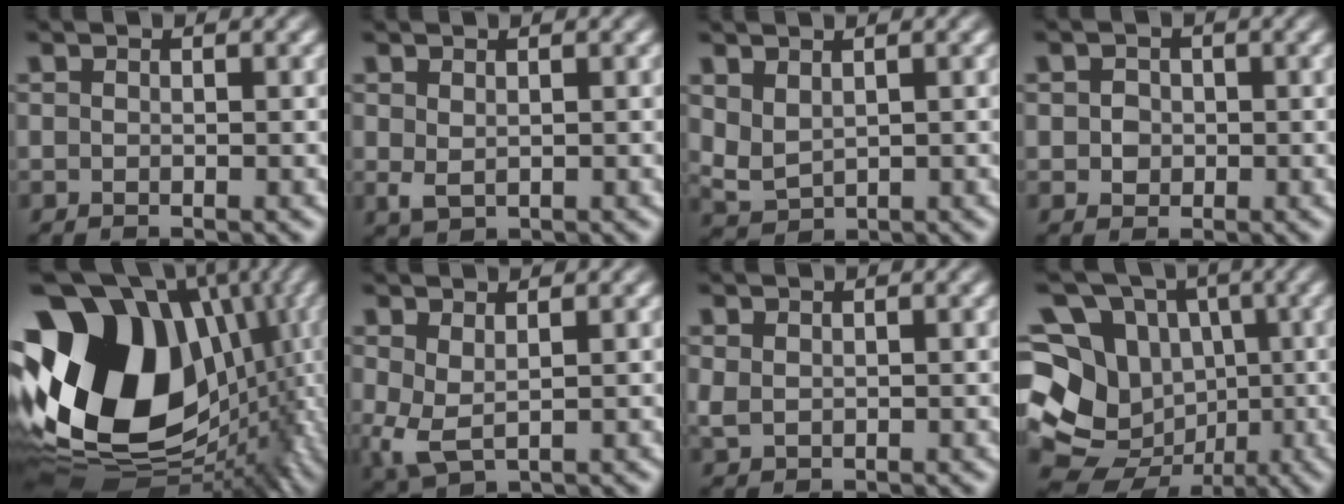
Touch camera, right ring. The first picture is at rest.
{"total": 0.6, "force": [0.4, 0.0, 0.4], "torque": [-0.011, -0.014, 0.022]}
{"total": 2.7, "force": [1.0, 2.2, 1.1], "torque": [-0.050, -0.022, 0.037]}
{"total": 1.2, "force": [0.0, 1.2, 0.1], "torque": [-0.007, -0.007, 0.003]}
{"total": 28.6, "force": [-1.4, 19.8, 20.6], "torque": [-0.342, -0.059, 0.005]}
{"total": 2.8, "force": [0.1, 2.0, 2.0], "torque": [-0.064, -0.030, 0.020]}
{"total": 1.0, "force": [0.6, 0.6, 0.5], "torque": [-0.019, -0.011, 0.022]}
{"total": 18.2, "force": [-1.9, 16.3, 7.9], "torque": [-0.176, -0.071, -0.024]}